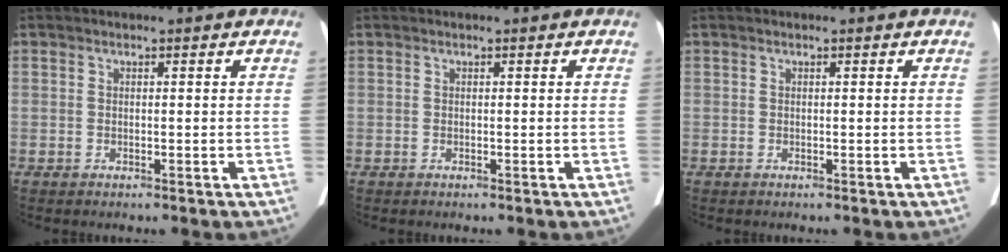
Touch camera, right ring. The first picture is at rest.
{"total": 0.0}
{"total": 0.0}